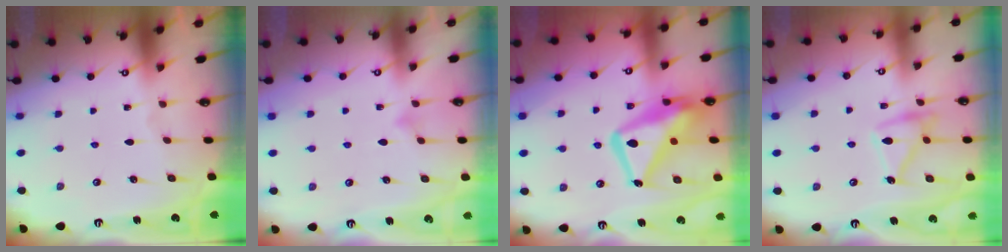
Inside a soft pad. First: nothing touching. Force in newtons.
{"total": 6.0, "press": 5.9, "slide": 0.4}
{"total": 18.1, "press": 18.0, "slide": 1.8}
{"total": 14.4, "press": 14.4, "slide": 1.0}